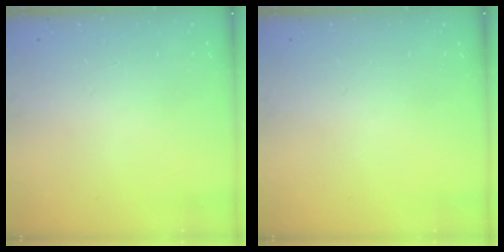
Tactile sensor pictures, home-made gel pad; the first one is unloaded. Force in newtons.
{"total": 0.0}